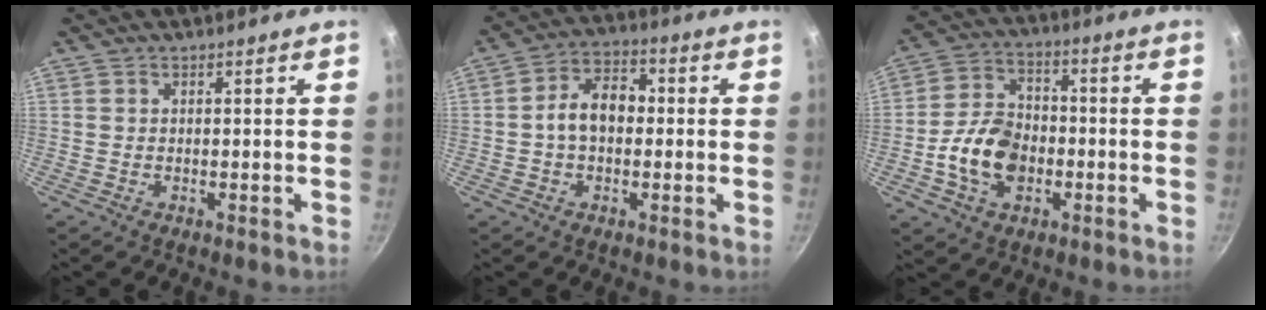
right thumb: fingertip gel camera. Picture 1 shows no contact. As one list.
[{"total": 8.7, "force": [-0.1, 6.0, 6.3], "torque": [-0.073, 0.028, -0.014]}, {"total": 12.2, "force": [-2.9, 8.7, 8.1], "torque": [-0.124, 0.027, -0.061]}]